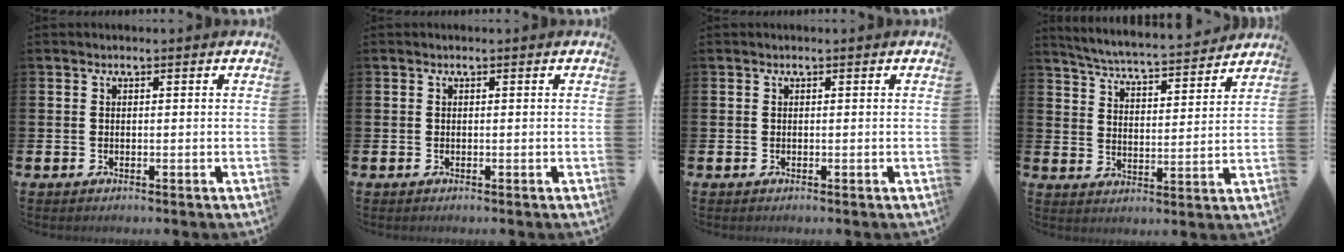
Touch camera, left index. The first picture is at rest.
{"total": 0.0}
{"total": 0.0}
{"total": 5.6, "force": [5.5, 0.1, 1.1], "torque": [-0.045, -0.043, 0.094]}